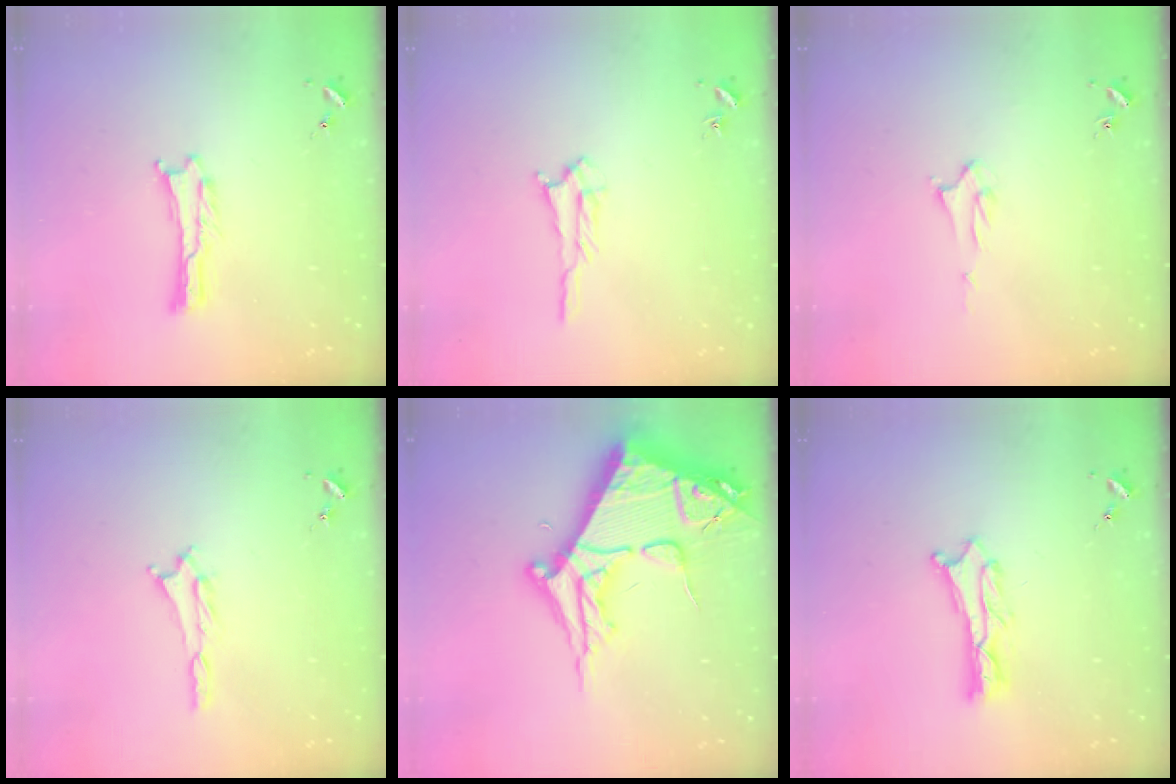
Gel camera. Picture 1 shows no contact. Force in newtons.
{"total": 1.6, "press": 1.6, "slide": 0.3}
{"total": 1.9, "press": 1.9, "slide": 0.1}
{"total": 1.2, "press": 1.2, "slide": 0.2}
{"total": 14.3, "press": 14.2, "slide": 1.4}
{"total": 1.8, "press": 1.8, "slide": 0.2}